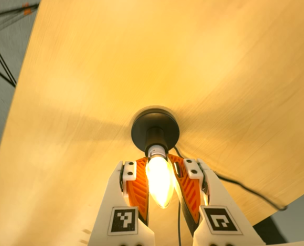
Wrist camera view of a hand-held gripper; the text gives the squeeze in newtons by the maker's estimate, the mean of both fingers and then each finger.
{"total": 21.3, "left": 22.8, "right": 19.7}